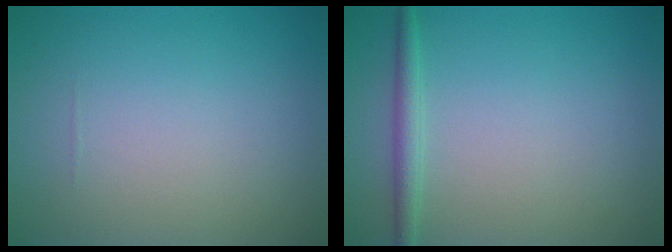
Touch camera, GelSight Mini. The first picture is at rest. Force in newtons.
{"total": 1.7, "press": 1.7, "slide": 0.0}